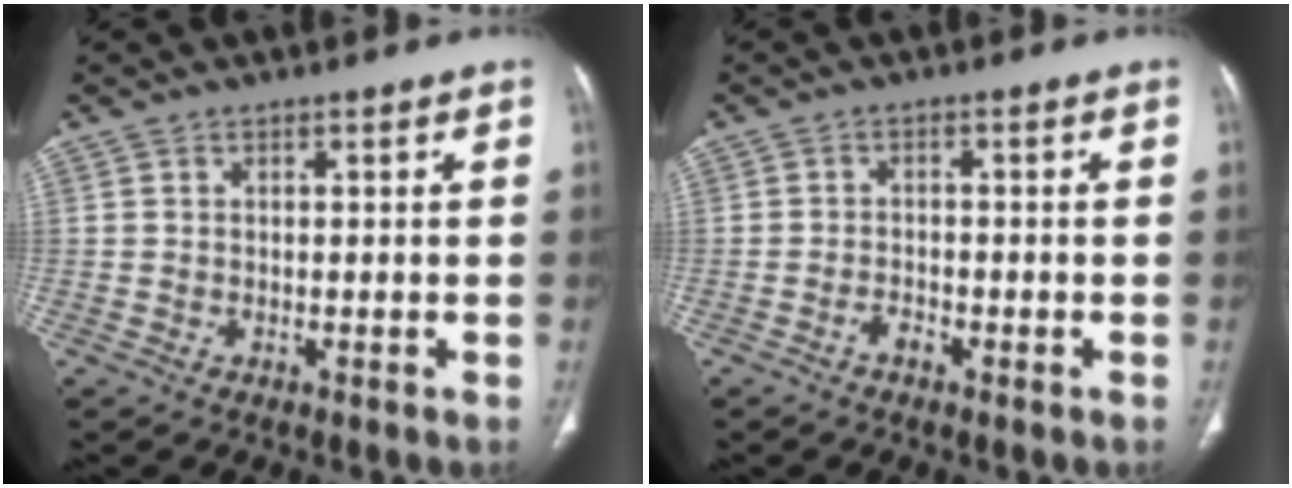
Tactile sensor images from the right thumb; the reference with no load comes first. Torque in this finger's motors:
{"motor_torque": [0.49, -0.08, 0.05, -0.99, 0.03]}